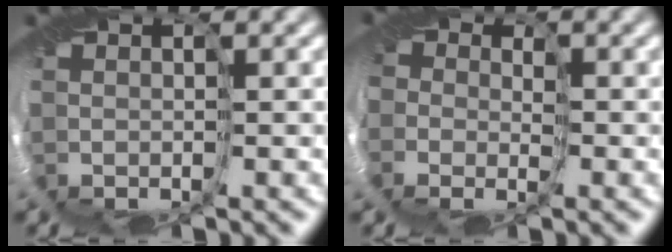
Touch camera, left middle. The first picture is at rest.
{"total": 2.8, "force": [-0.6, 2.7, 0.4], "torque": [0.010, -0.006, -0.034]}